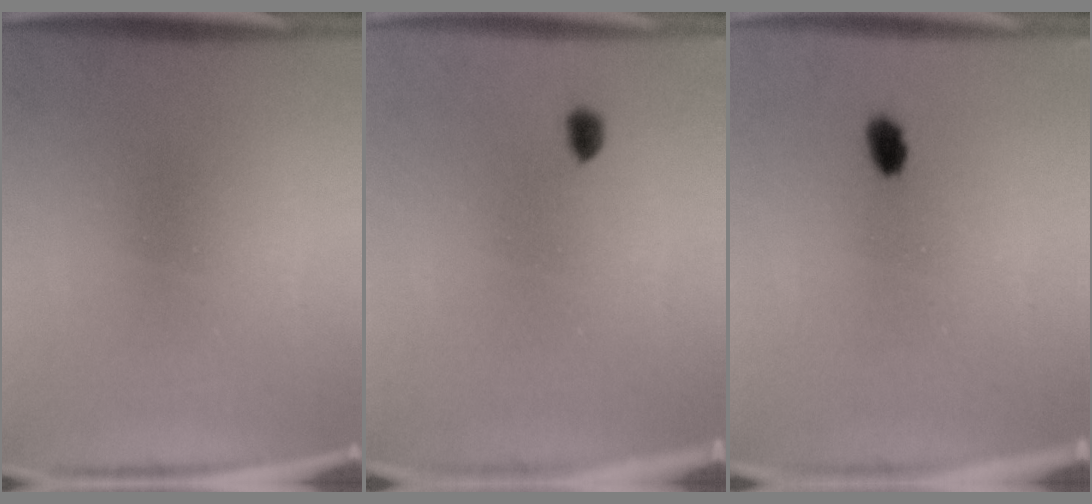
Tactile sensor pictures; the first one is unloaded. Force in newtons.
{"total": 2.1}
{"total": 2.3}